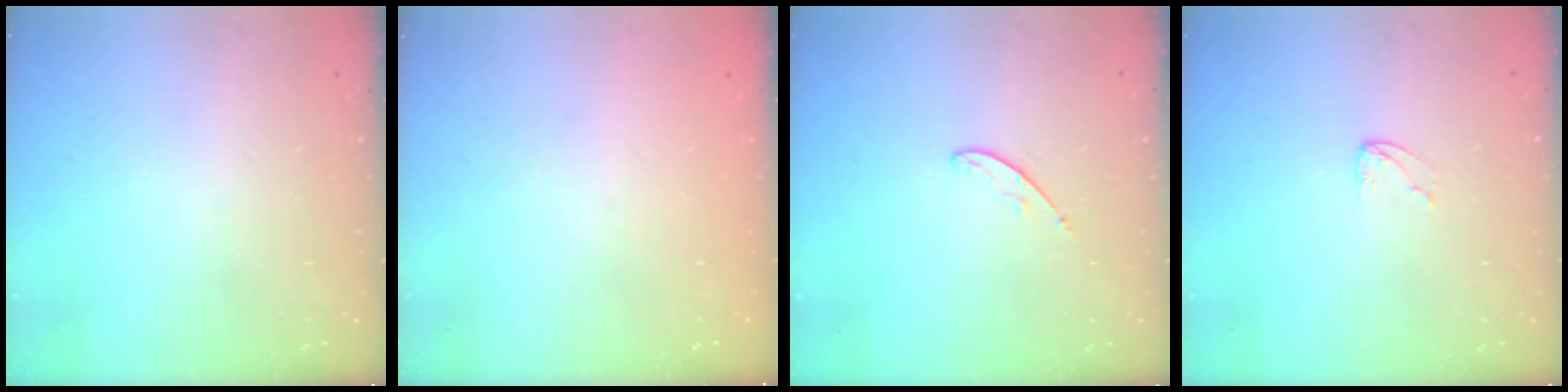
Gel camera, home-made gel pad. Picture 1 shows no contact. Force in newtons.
{"total": 0.0}
{"total": 3.8, "press": 3.8, "slide": 0.3}
{"total": 3.5, "press": 3.5, "slide": 0.3}